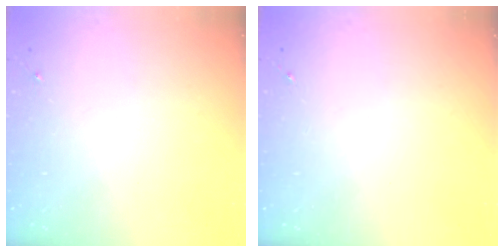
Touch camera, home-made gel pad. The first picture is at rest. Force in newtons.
{"total": 0.0}